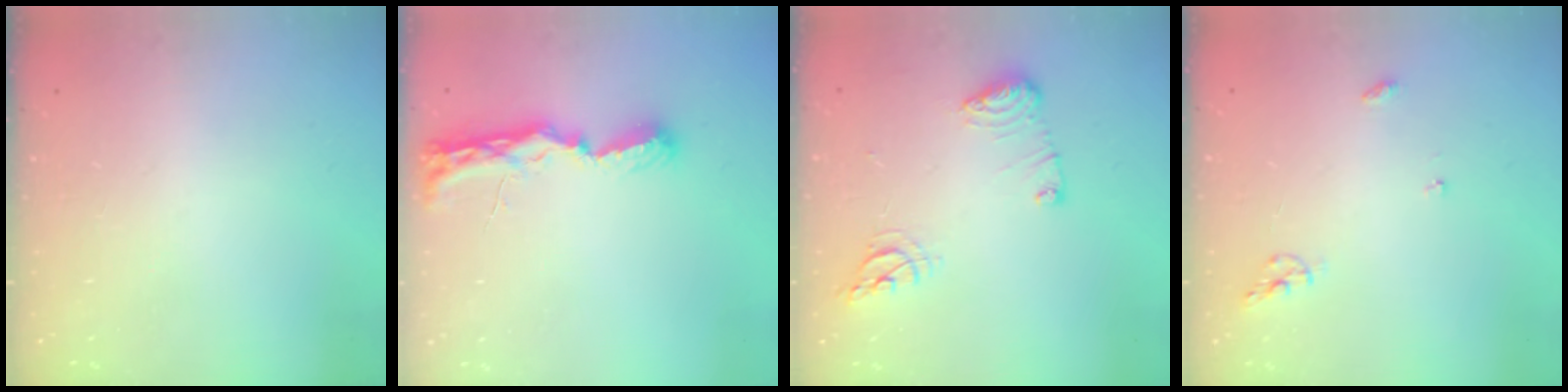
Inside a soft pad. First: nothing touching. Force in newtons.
{"total": 7.7, "press": 7.7, "slide": 0.5}
{"total": 10.5, "press": 10.5, "slide": 1.0}
{"total": 6.2, "press": 6.2, "slide": 0.1}